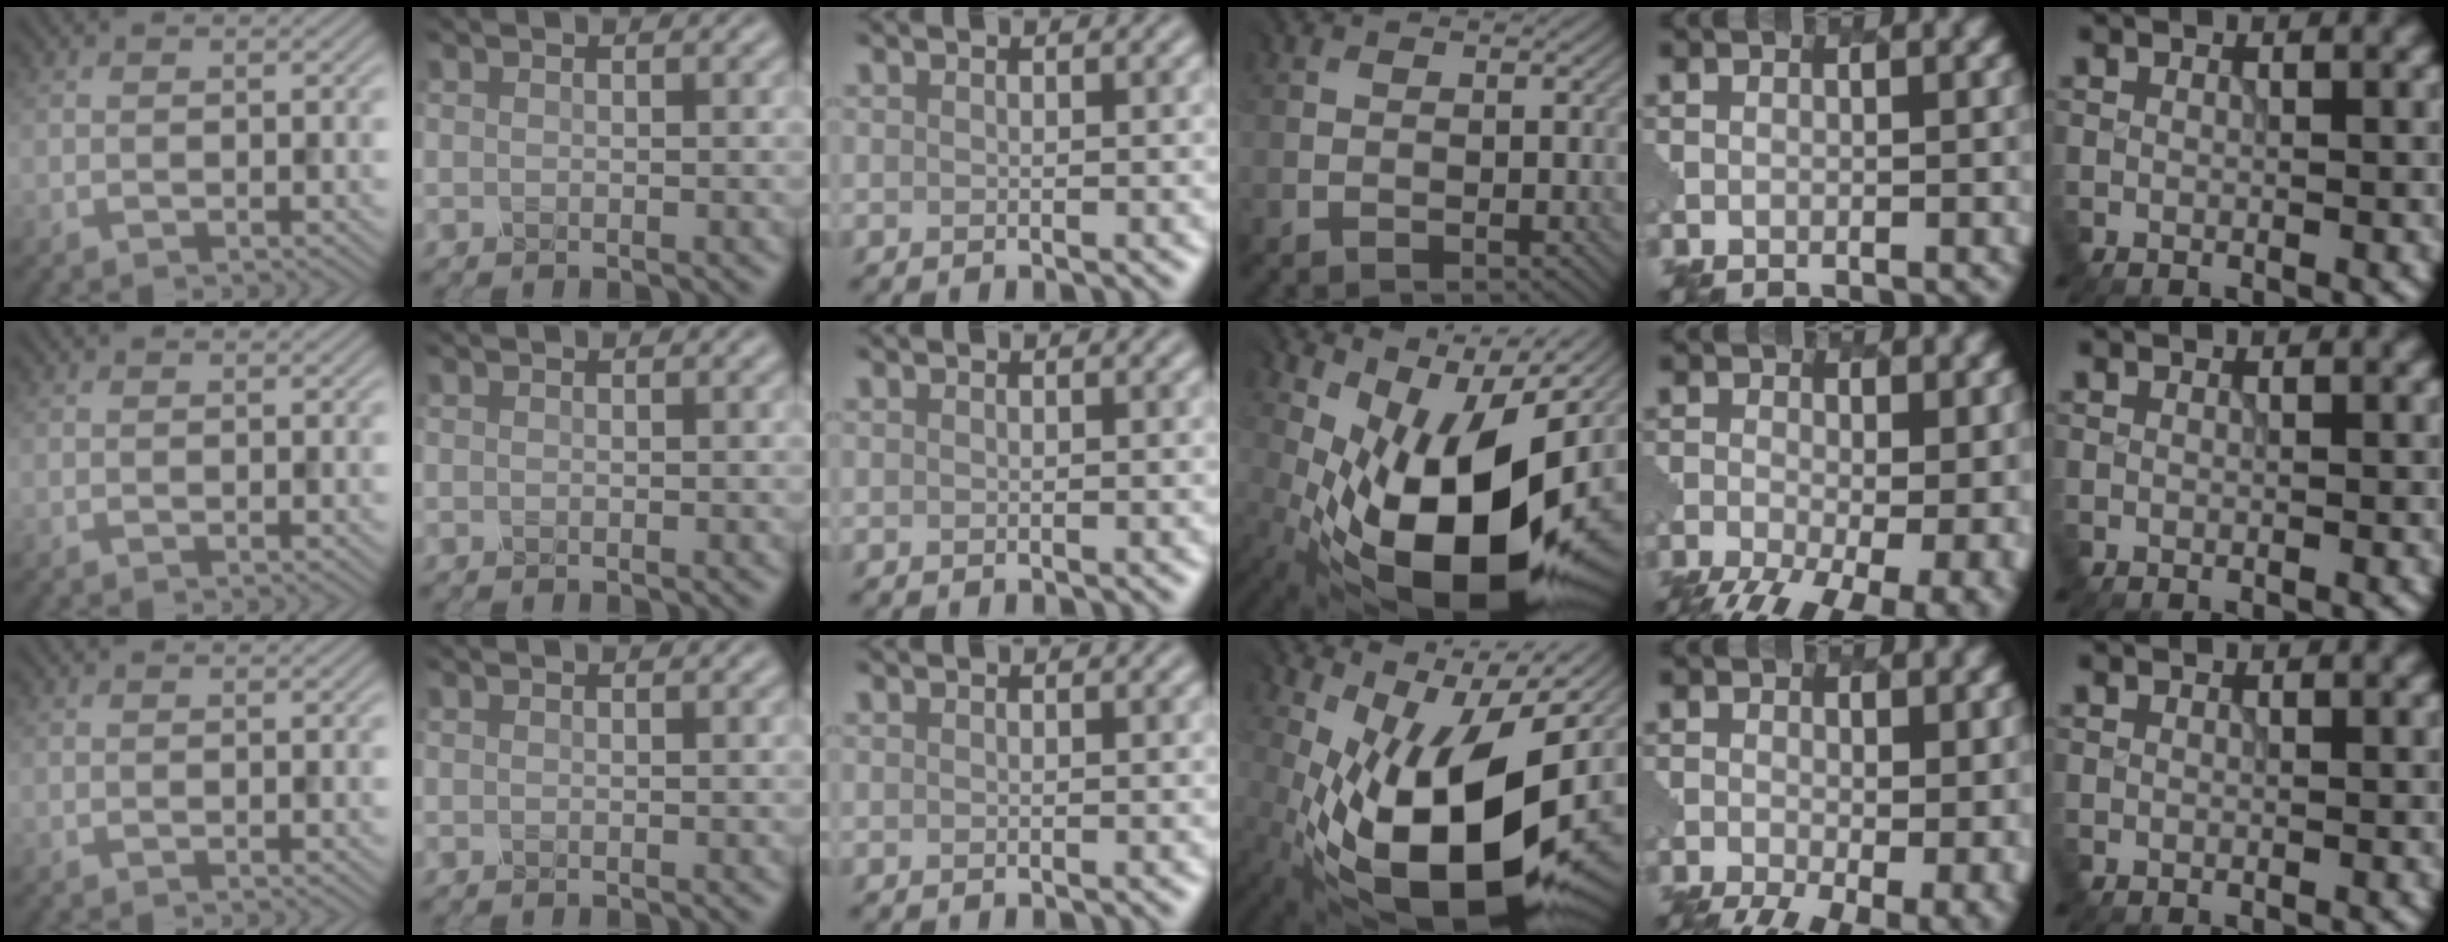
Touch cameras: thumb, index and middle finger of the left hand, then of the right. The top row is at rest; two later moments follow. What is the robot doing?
{"motion": "dispense", "object": "toothpaste"}